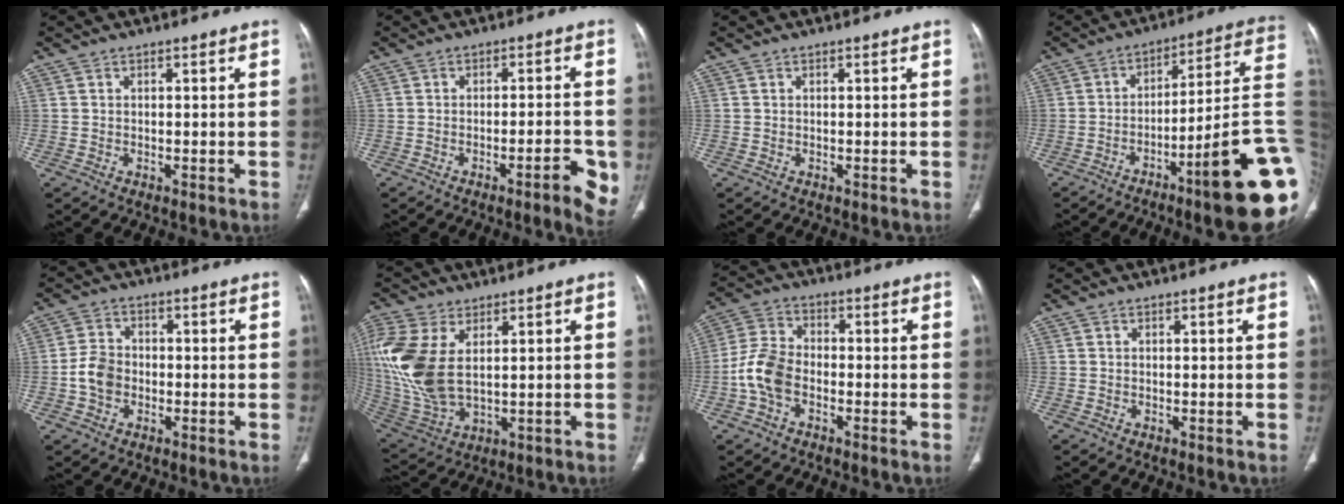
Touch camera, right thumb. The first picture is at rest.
{"total": 7.1, "force": [-2.9, 1.4, 6.4], "torque": [-0.071, 0.006, -0.034]}
{"total": 0.0}
{"total": 21.2, "force": [-7.4, 2.2, 19.8], "torque": [-0.195, 0.047, -0.107]}
{"total": 5.4, "force": [-1.3, 4.2, 3.1], "torque": [-0.051, 0.015, -0.030]}
{"total": 16.4, "force": [3.5, 9.1, 13.2], "torque": [-0.315, -0.013, 0.082]}
{"total": 8.0, "force": [-2.5, 5.2, 5.6], "torque": [-0.113, 0.022, -0.058]}
{"total": 0.0}